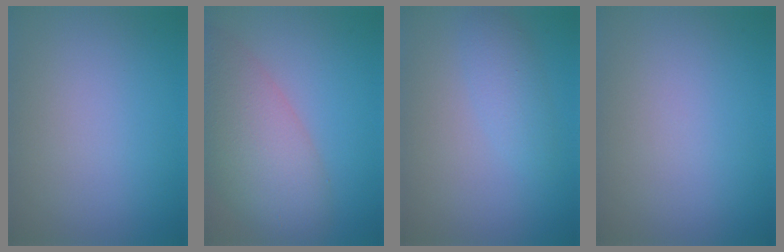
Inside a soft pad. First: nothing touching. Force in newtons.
{"total": 8.1, "press": 8.1, "slide": 0.5}
{"total": 2.0, "press": 2.0, "slide": 0.1}
{"total": 0.0}